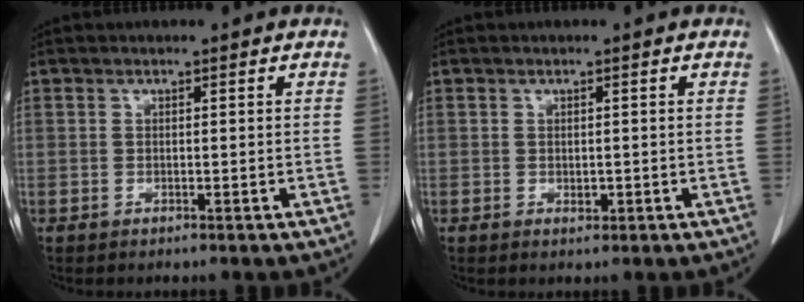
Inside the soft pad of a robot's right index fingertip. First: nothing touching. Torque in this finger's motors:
{"motor_torque": [0.11, 0.08, 0.00, 0.00]}